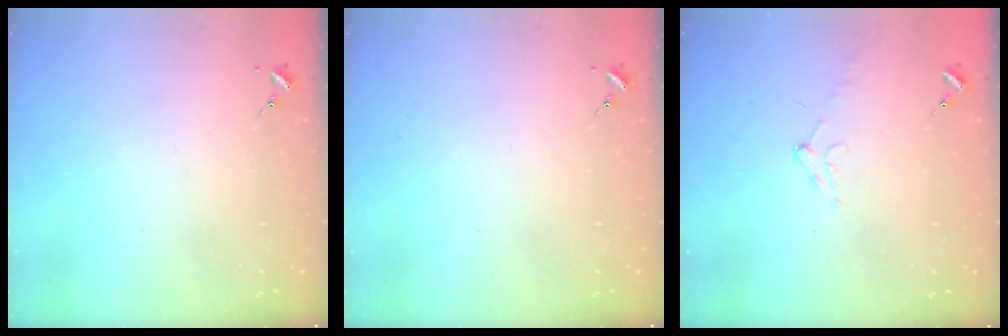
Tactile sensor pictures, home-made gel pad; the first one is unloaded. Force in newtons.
{"total": 0.0}
{"total": 6.9, "press": 6.9, "slide": 0.8}